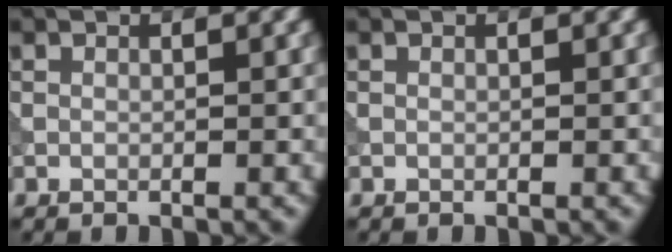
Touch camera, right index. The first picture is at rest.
{"total": 0.0}